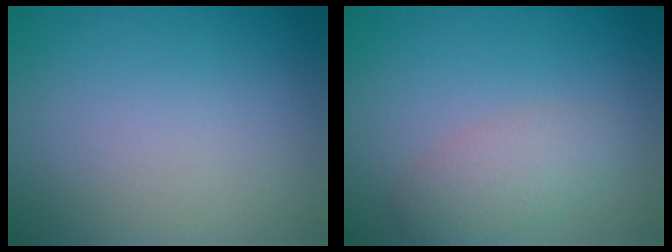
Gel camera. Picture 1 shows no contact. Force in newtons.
{"total": 2.8, "press": 2.8, "slide": 0.1}